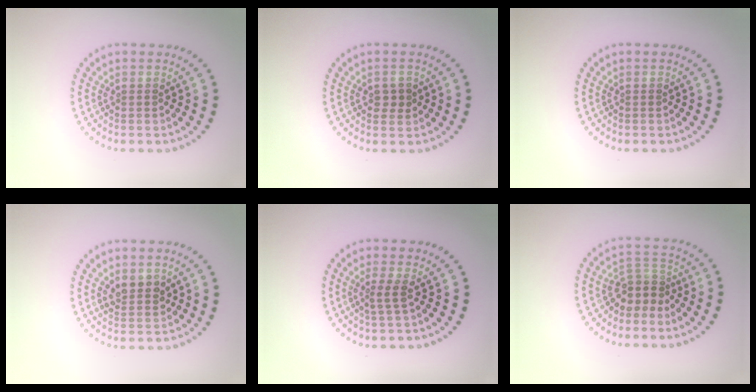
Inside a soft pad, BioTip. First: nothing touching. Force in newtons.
{"total": 1.5, "press": 1.5, "slide": 0.1}
{"total": 0.0}
{"total": 2.2, "press": 2.0, "slide": 1.0}
{"total": 1.6, "press": 1.0, "slide": 1.2}
{"total": 2.8, "press": 2.2, "slide": 1.7}